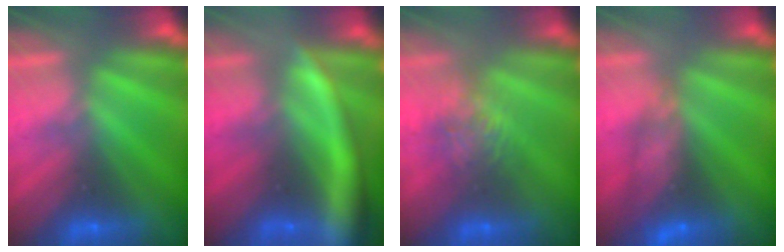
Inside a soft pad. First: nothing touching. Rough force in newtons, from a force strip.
{"total": 8.4}
{"total": 4.6}
{"total": 8.1}